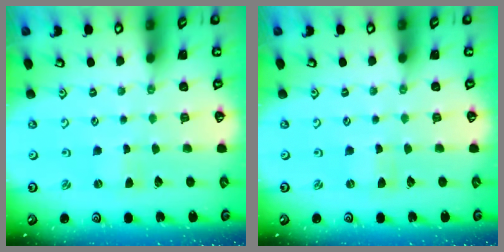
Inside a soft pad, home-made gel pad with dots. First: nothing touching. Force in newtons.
{"total": 0.0}